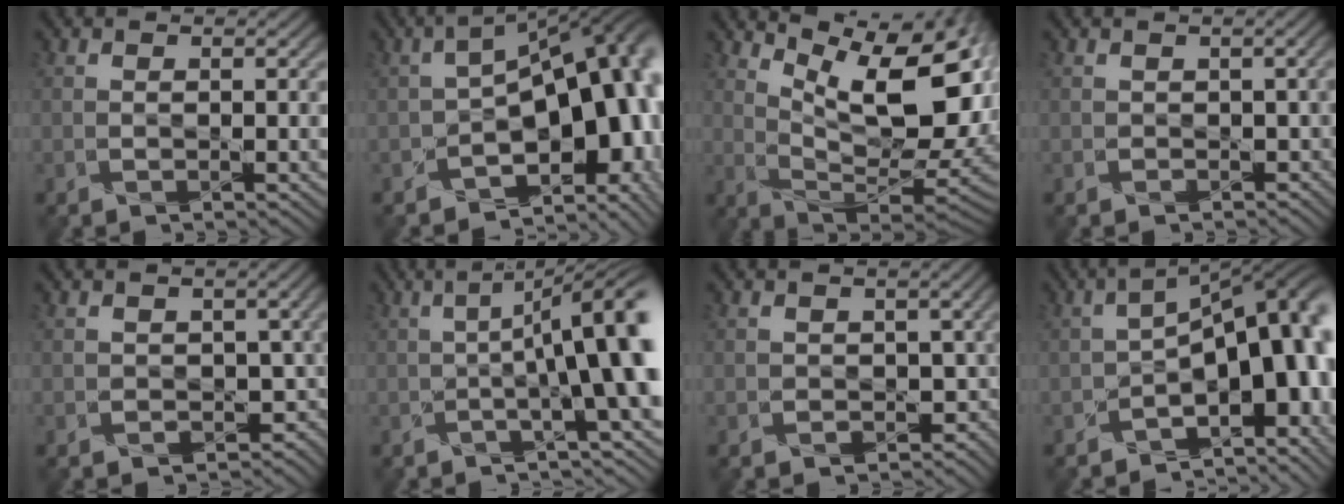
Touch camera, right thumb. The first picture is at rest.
{"total": 15.4, "force": [-3.8, 8.7, 12.1], "torque": [-0.135, -0.023, -0.031]}
{"total": 14.1, "force": [5.6, 6.1, 11.4], "torque": [-0.178, 0.004, 0.100]}
{"total": 0.7, "force": [-0.3, 0.5, -0.3], "torque": [0.015, -0.005, 0.003]}
{"total": 3.3, "force": [-0.3, 3.1, 1.2], "torque": [-0.018, -0.023, 0.002]}
{"total": 10.5, "force": [-0.3, 2.1, 10.3], "torque": [-0.126, 0.009, -0.002]}
{"total": 3.1, "force": [-0.3, 2.9, 0.9], "torque": [-0.013, -0.019, -0.001]}
{"total": 14.7, "force": [-3.5, 7.2, 12.3], "torque": [-0.140, -0.024, -0.027]}